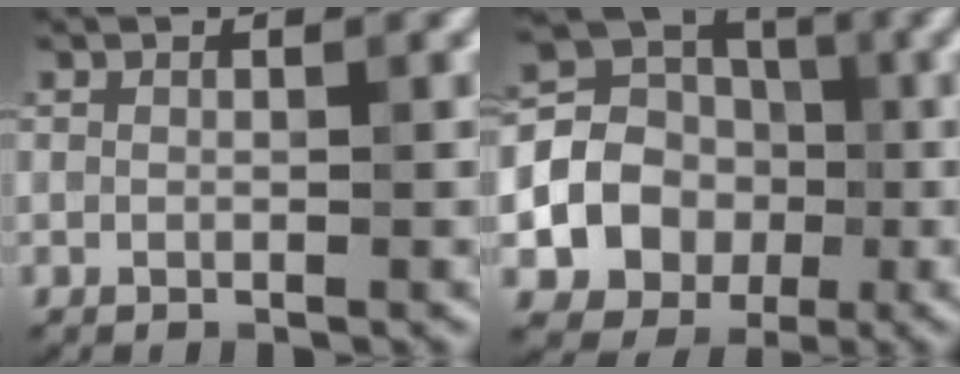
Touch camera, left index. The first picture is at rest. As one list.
[{"total": 9.4, "force": [-1.4, 8.3, 4.1], "torque": [-0.078, -0.007, -0.050]}]